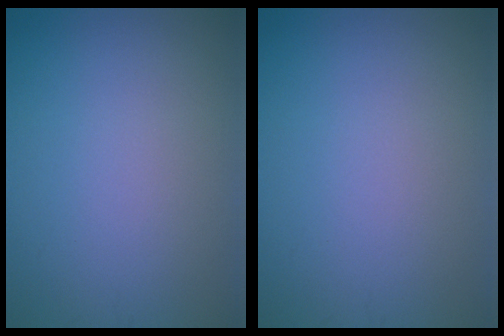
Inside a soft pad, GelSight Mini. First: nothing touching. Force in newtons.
{"total": 0.0}